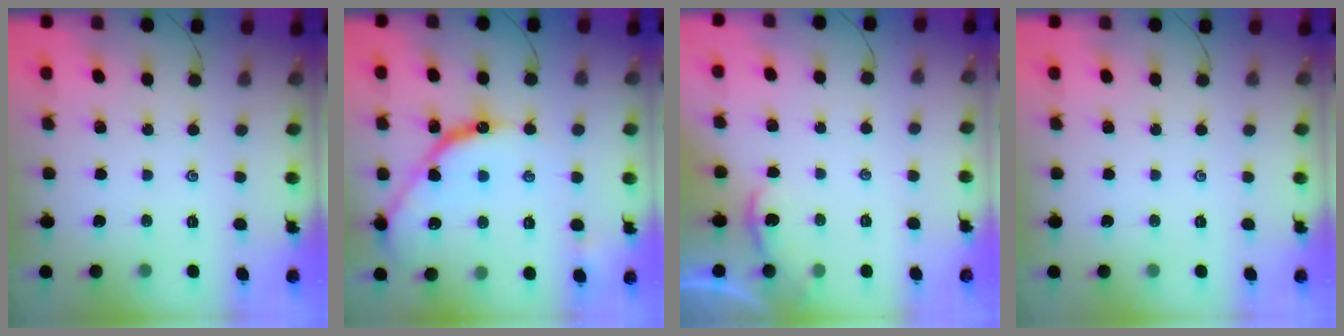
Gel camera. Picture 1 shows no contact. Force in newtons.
{"total": 14.2, "press": 14.2, "slide": 0.9}
{"total": 1.5, "press": 1.5, "slide": 0.2}
{"total": 0.0}